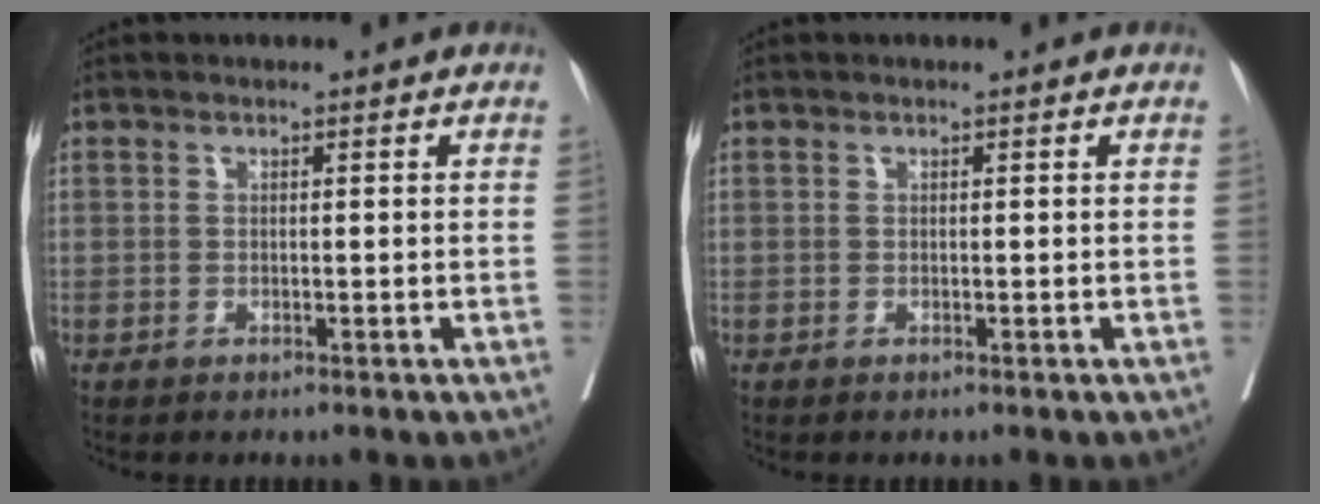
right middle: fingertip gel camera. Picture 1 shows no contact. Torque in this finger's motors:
{"motor_torque": [-0.18, -0.03, -0.01, 0.00]}